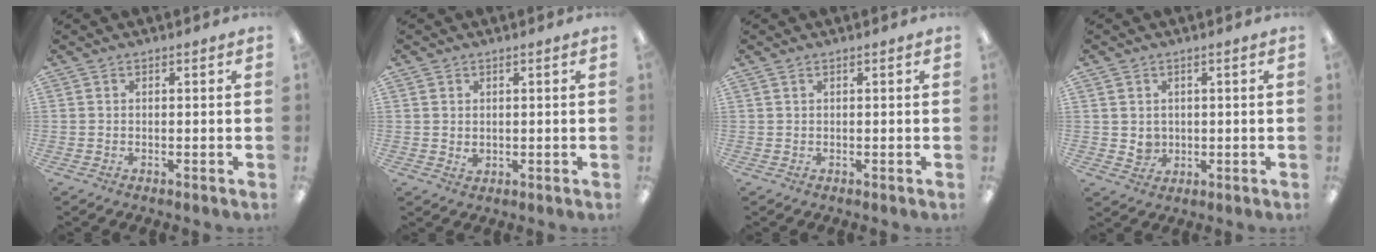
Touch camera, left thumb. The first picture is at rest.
{"total": 1.7, "force": [0.8, 1.4, 0.7], "torque": [-0.007, -0.002, 0.012]}
{"total": 0.6, "force": [0.3, 0.1, 0.5], "torque": [-0.010, 0.000, 0.006]}
{"total": 3.0, "force": [1.0, 2.8, 0.5], "torque": [-0.007, -0.004, 0.018]}